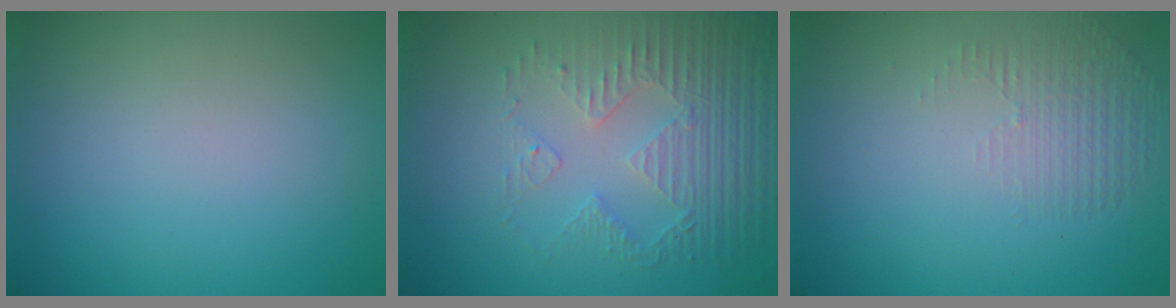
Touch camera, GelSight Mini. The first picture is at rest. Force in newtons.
{"total": 5.1, "press": 3.5, "slide": 3.8}
{"total": 1.4, "press": 0.3, "slide": 1.4}